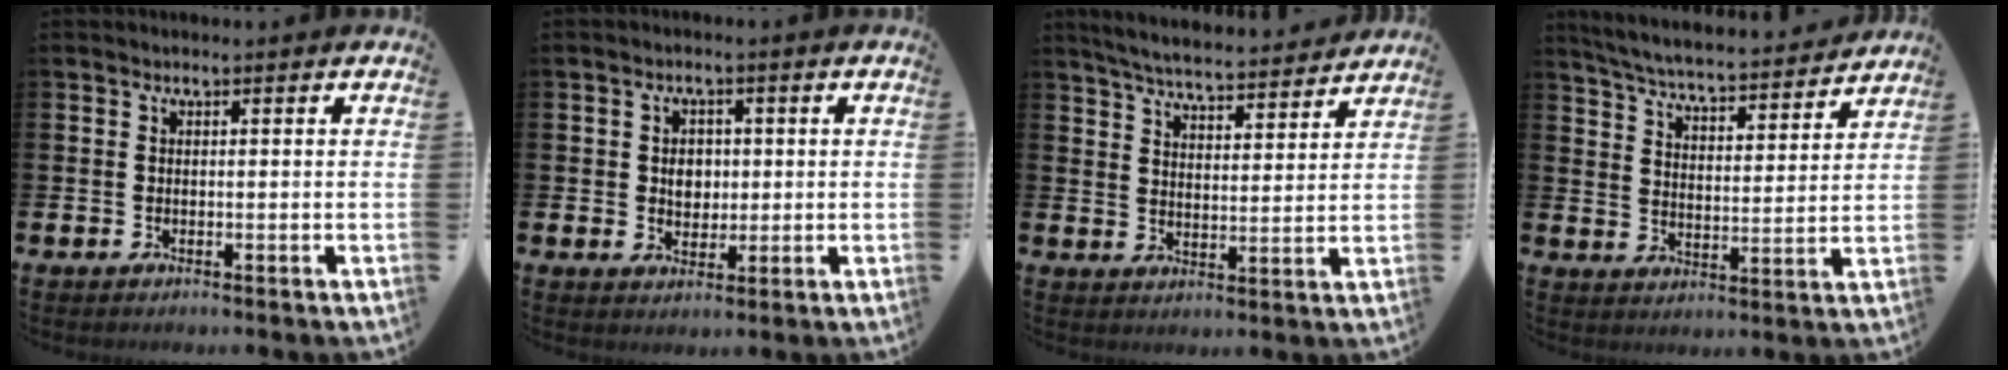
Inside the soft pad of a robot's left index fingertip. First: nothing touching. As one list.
[{"total": 3.2, "force": [0.5, 2.6, 1.9], "torque": [-0.018, 0.002, 0.001]}, {"total": 5.8, "force": [5.7, 0.4, 1.0], "torque": [-0.034, -0.042, 0.099]}, {"total": 6.0, "force": [5.8, 0.4, 1.4], "torque": [-0.054, -0.046, 0.097]}]